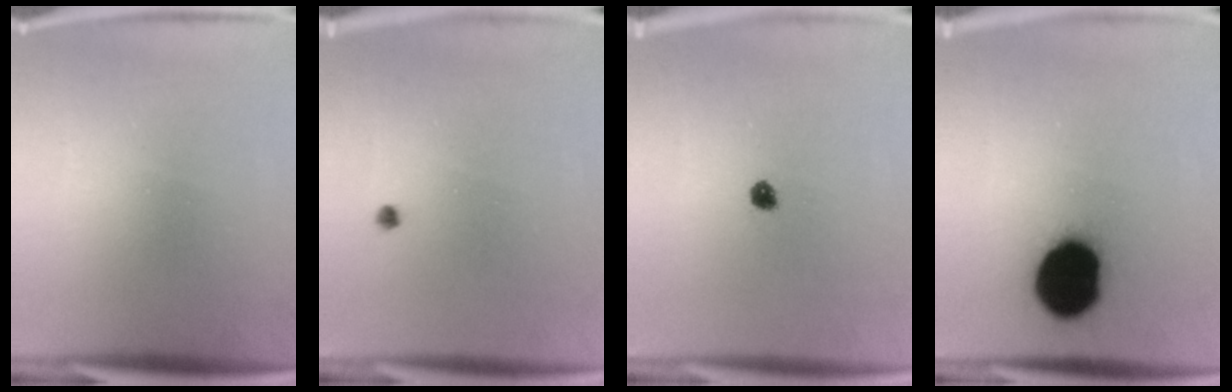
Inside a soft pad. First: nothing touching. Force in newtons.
{"total": 0.6}
{"total": 1.9}
{"total": 19.3}